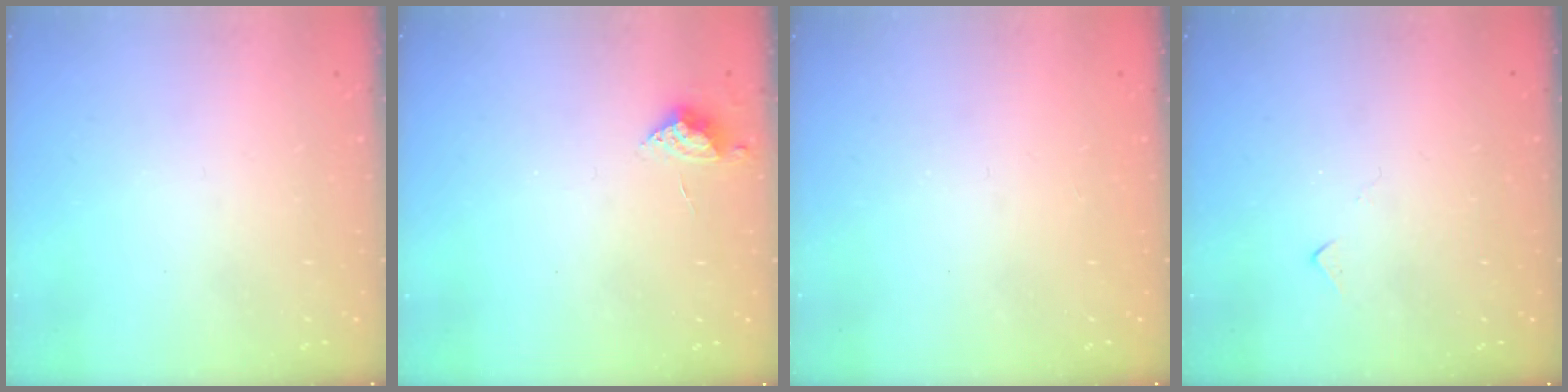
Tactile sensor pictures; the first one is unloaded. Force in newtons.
{"total": 9.0, "press": 9.0, "slide": 0.7}
{"total": 1.0, "press": 0.9, "slide": 0.4}
{"total": 5.4, "press": 5.4, "slide": 0.7}